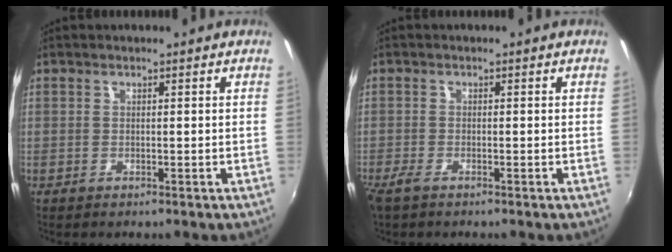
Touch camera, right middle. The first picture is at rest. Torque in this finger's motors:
{"motor_torque": [0.63, -0.64, 0.20, 0.05]}